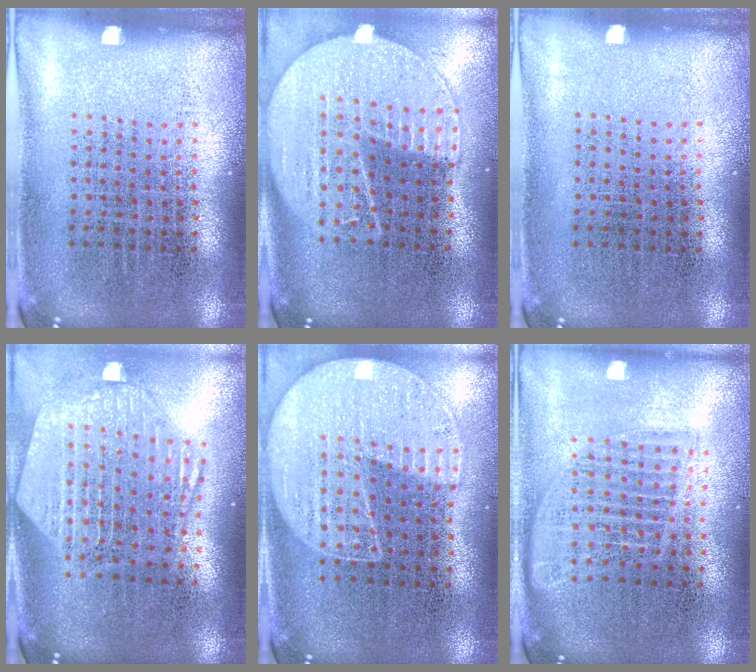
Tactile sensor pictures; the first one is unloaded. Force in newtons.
{"total": 2.1, "press": 1.8, "slide": 1.0}
{"total": 0.0}
{"total": 2.7, "press": 2.3, "slide": 1.5}
{"total": 1.3, "press": 1.3, "slide": 0.2}
{"total": 1.7, "press": 1.4, "slide": 0.9}